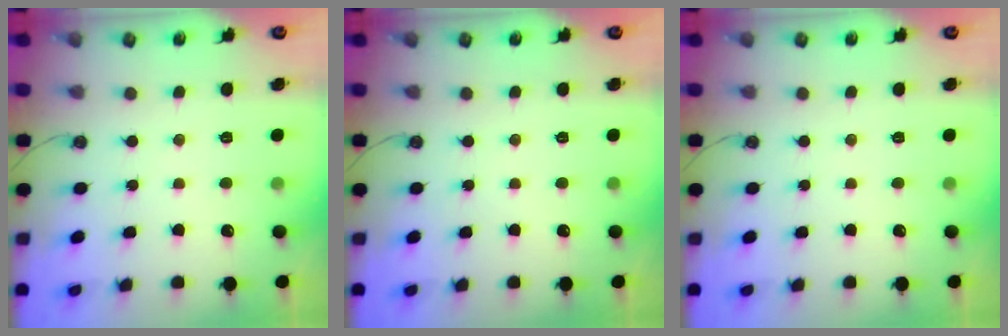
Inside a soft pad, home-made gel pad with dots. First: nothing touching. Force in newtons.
{"total": 0.0}
{"total": 0.0}